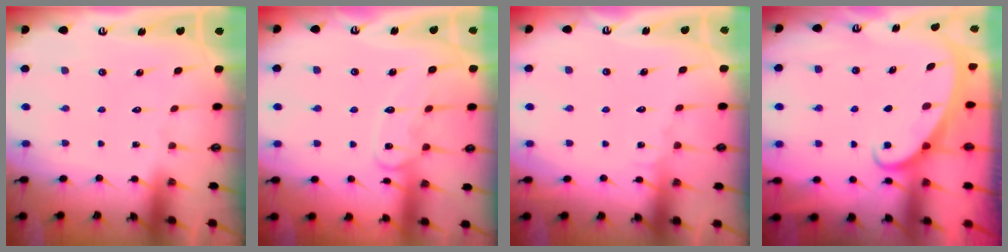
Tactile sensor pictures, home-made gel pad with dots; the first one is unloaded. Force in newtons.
{"total": 11.4, "press": 11.3, "slide": 0.9}
{"total": 3.6, "press": 3.5, "slide": 0.4}
{"total": 2.1, "press": 2.1, "slide": 0.1}